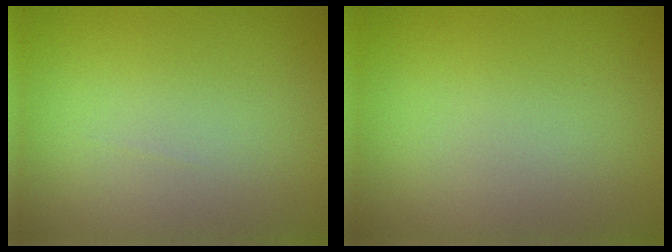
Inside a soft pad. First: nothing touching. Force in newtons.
{"total": 0.0}